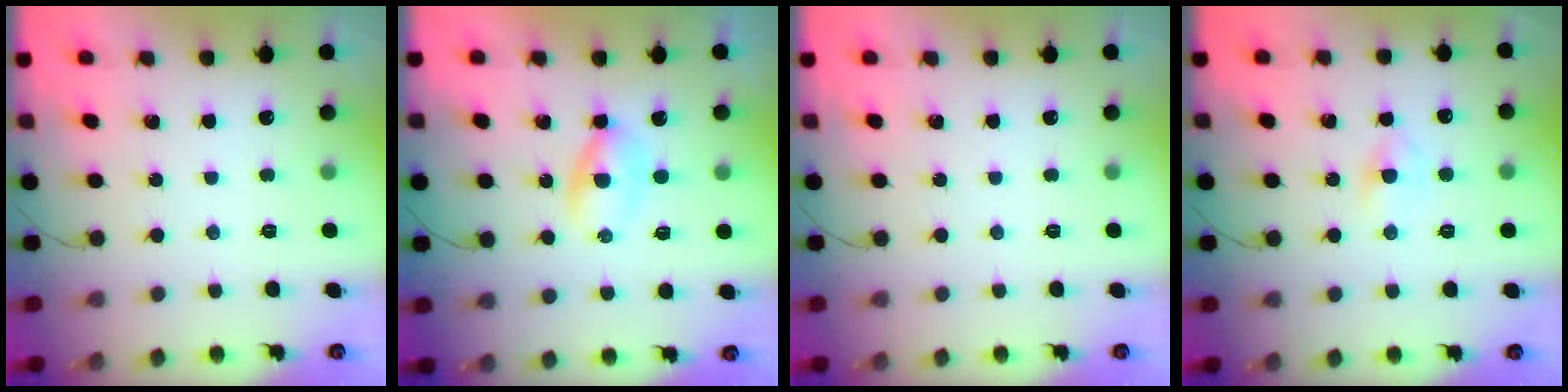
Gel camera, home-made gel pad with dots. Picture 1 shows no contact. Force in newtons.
{"total": 2.8, "press": 2.5, "slide": 1.3}
{"total": 0.0}
{"total": 3.7, "press": 3.6, "slide": 1.0}